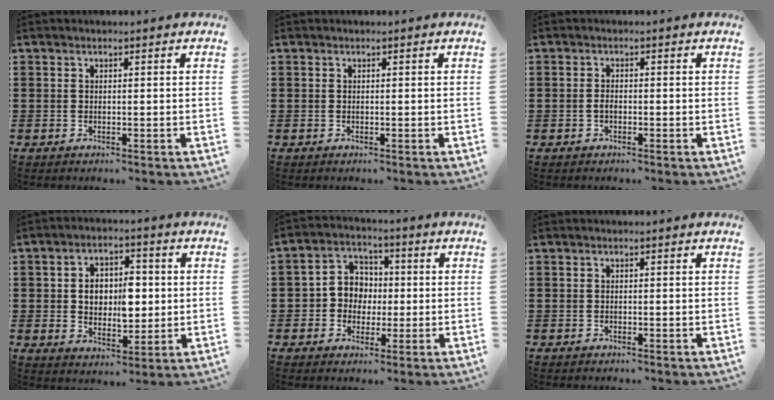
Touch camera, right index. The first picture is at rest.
{"total": 0.0}
{"total": 1.2, "force": [-0.5, 0.6, 1.0], "torque": [-0.021, -0.004, -0.008]}
{"total": 7.6, "force": [0.5, 4.8, 5.9], "torque": [-0.097, 0.009, 0.003]}
{"total": 5.4, "force": [-0.6, 5.2, 1.6], "torque": [-0.049, 0.018, -0.014]}
{"total": 0.0}